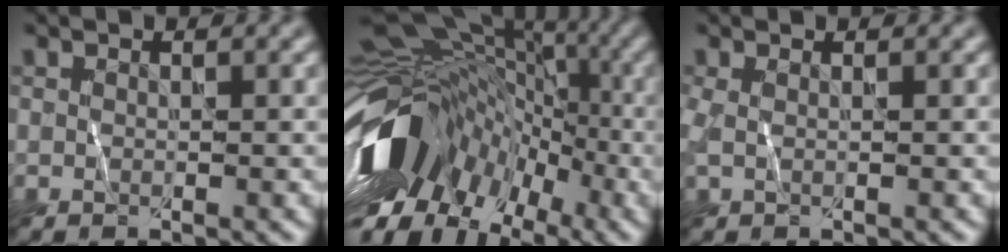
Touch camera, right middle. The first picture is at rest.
{"total": 14.6, "force": [-4.6, 9.9, 9.8], "torque": [-0.187, 0.010, -0.082]}
{"total": 1.3, "force": [0.1, 0.7, 1.1], "torque": [-0.033, 0.000, -0.001]}